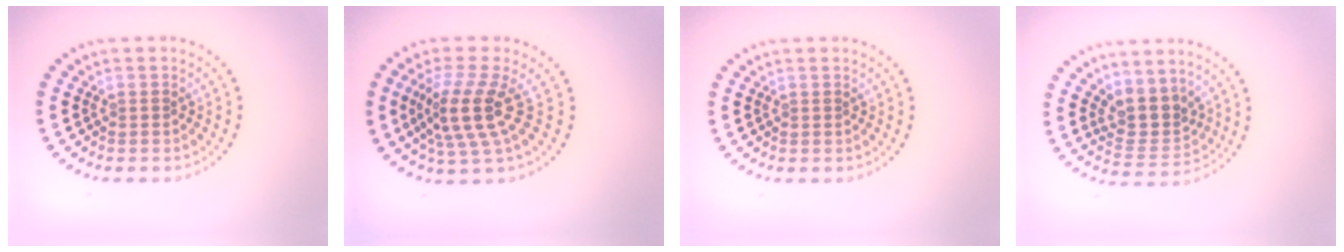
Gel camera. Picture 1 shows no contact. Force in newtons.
{"total": 4.3, "press": 3.5, "slide": 2.5}
{"total": 0.0}
{"total": 3.3, "press": 2.5, "slide": 2.1}